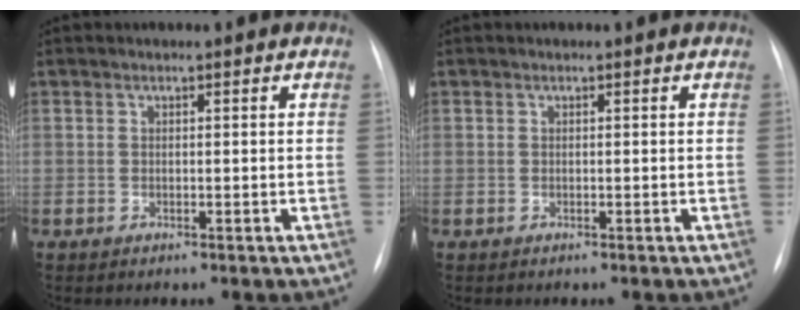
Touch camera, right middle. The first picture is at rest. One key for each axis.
{"total": 0.0}